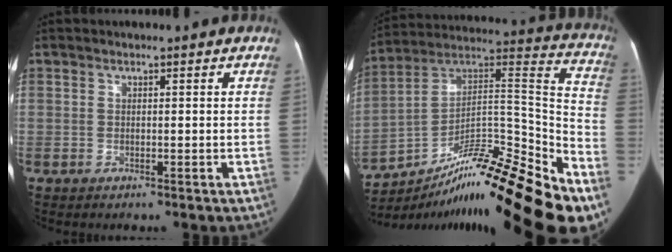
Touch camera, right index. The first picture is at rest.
{"total": 26.8, "force": [-18.7, 2.1, 19.0], "torque": [-0.251, 0.038, -0.310]}